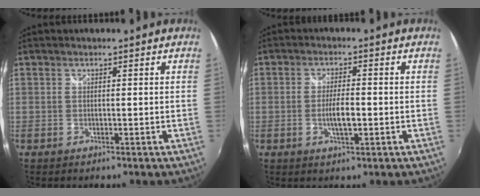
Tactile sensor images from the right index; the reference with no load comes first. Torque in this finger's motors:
{"motor_torque": [1.17, -0.26, 0.51, 0.12]}